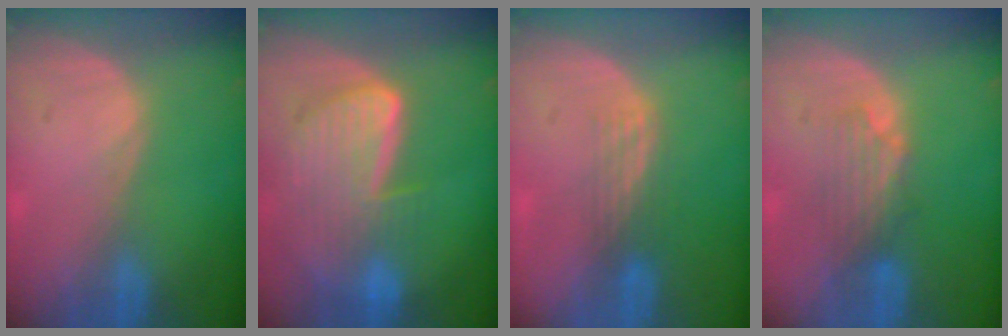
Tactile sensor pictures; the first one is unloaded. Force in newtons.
{"total": 9.1, "press": 8.0, "slide": 4.5}
{"total": 3.2, "press": 2.6, "slide": 1.8}
{"total": 4.0, "press": 3.6, "slide": 1.5}